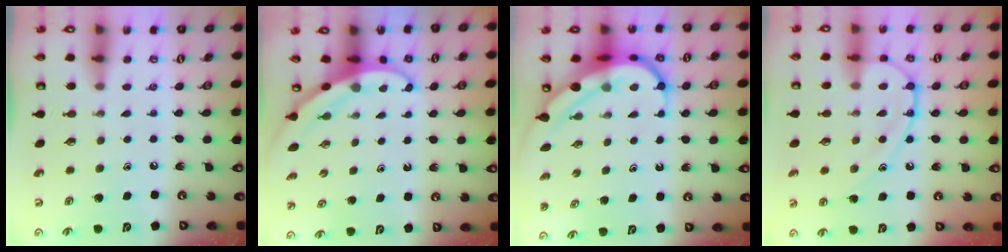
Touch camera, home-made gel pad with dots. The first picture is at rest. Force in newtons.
{"total": 3.2, "press": 3.2, "slide": 0.1}
{"total": 9.8, "press": 9.7, "slide": 1.0}
{"total": 11.6, "press": 11.6, "slide": 0.6}